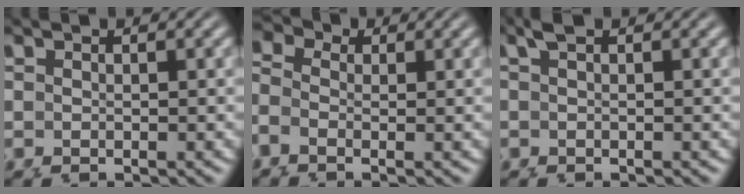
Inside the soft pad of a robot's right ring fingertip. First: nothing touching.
{"total": 4.5, "force": [1.0, 3.8, 2.2], "torque": [-0.052, 0.000, 0.003]}
{"total": 1.1, "force": [0.6, -0.5, 0.7], "torque": [-0.009, 0.007, 0.007]}